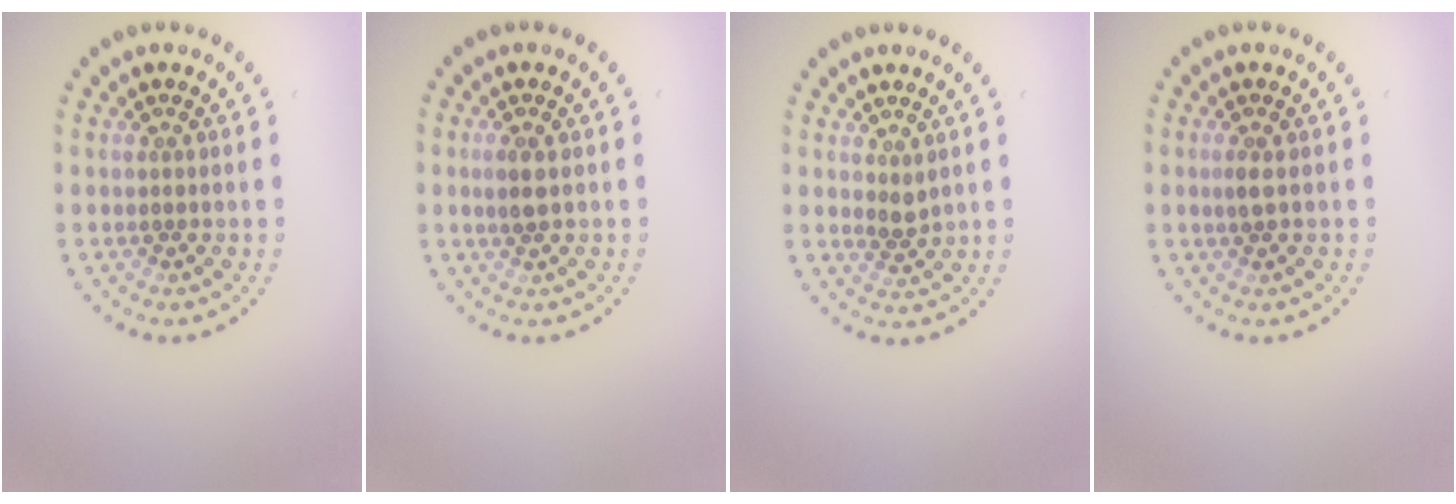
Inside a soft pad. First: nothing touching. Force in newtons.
{"total": 1.4, "press": 1.2, "slide": 0.6}
{"total": 1.2, "press": 1.0, "slide": 0.6}
{"total": 0.9, "press": 0.9, "slide": 0.3}